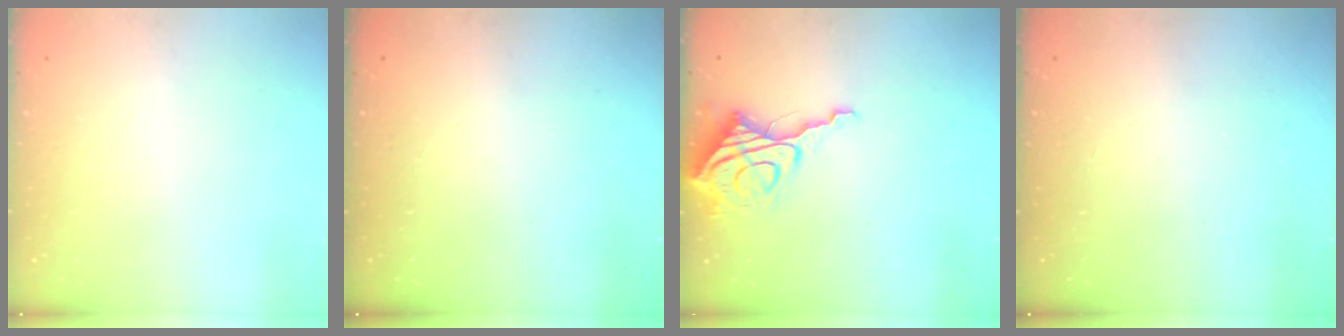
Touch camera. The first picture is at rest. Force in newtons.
{"total": 0.0}
{"total": 11.7, "press": 11.6, "slide": 1.4}
{"total": 0.0}